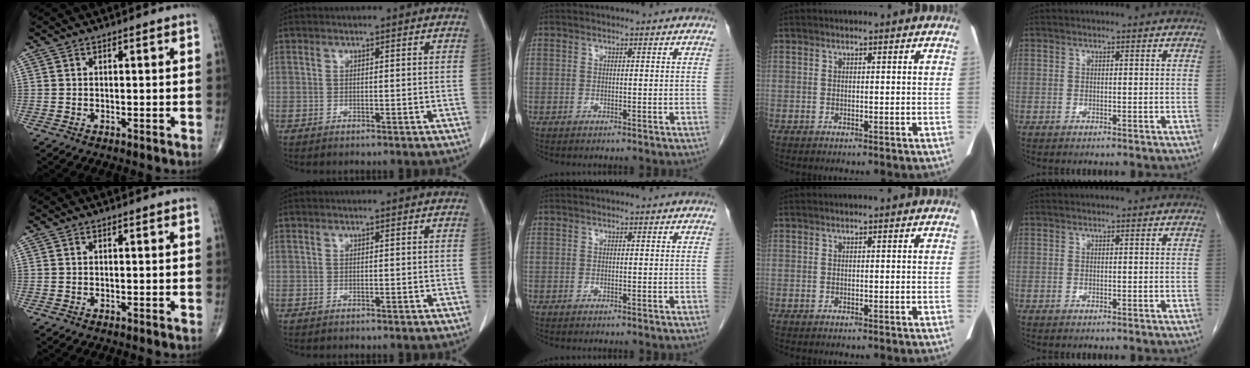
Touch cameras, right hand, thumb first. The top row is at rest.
{}